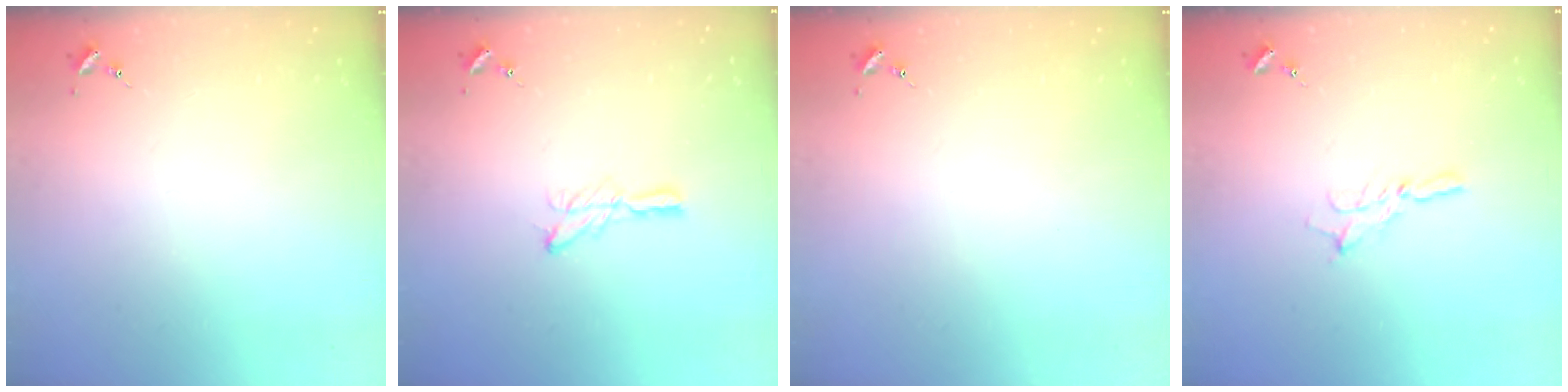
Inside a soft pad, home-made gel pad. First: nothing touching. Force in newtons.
{"total": 6.1, "press": 6.0, "slide": 0.7}
{"total": 0.0}
{"total": 5.6, "press": 5.6, "slide": 0.2}